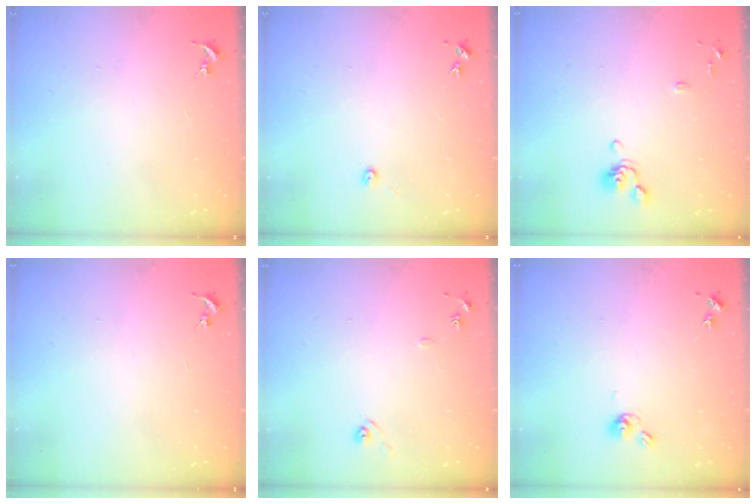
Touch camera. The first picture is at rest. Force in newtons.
{"total": 2.0, "press": 2.0, "slide": 0.3}
{"total": 9.1, "press": 9.0, "slide": 1.4}
{"total": 0.0}
{"total": 6.5, "press": 6.5, "slide": 0.6}
{"total": 6.8, "press": 6.8, "slide": 0.6}